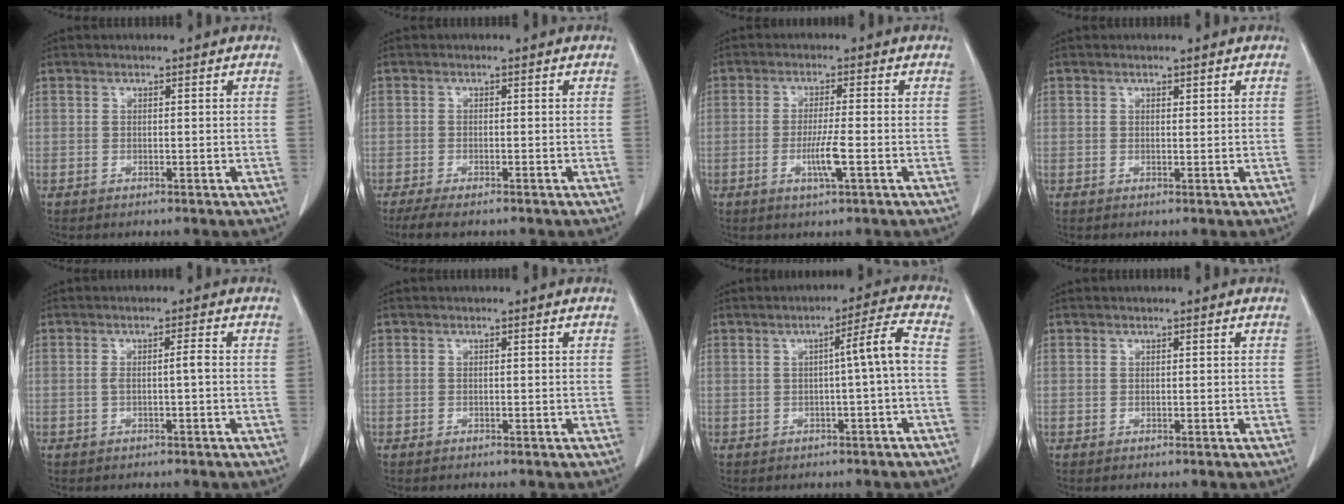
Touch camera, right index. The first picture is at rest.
{"total": 4.4, "force": [-3.5, 0.9, 2.6], "torque": [-0.043, -0.011, -0.052]}
{"total": 4.6, "force": [-1.4, -0.2, 4.4], "torque": [-0.084, -0.009, -0.027]}
{"total": 0.6, "force": [0.4, 0.3, 0.3], "torque": [-0.005, -0.004, 0.006]}
{"total": 2.0, "force": [-0.3, -0.1, 1.9], "torque": [-0.035, 0.002, -0.004]}
{"total": 0.0}
{"total": 4.8, "force": [-0.5, -0.6, 4.7], "torque": [-0.068, 0.013, -0.007]}
{"total": 0.0}